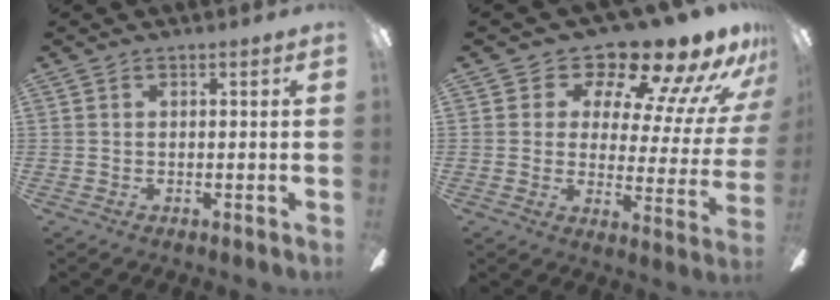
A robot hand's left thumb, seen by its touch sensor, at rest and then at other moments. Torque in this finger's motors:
{"motor_torque": [0.50, 0.58, 1.08, -1.69, 0.07]}